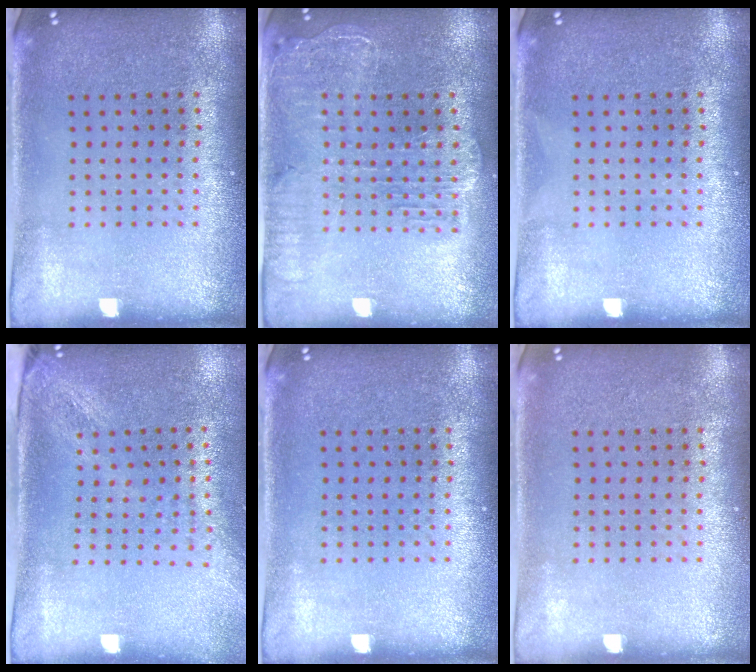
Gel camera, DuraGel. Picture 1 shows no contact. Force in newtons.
{"total": 2.1, "press": 1.9, "slide": 0.9}
{"total": 0.0}
{"total": 2.1, "press": 1.7, "slide": 1.3}
{"total": 0.0}
{"total": 0.0}